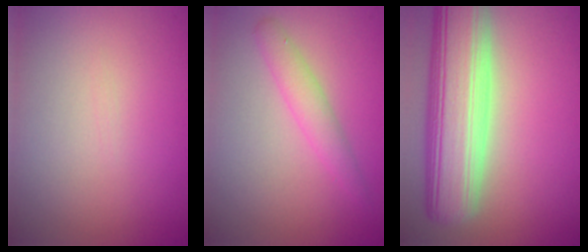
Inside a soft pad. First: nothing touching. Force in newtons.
{"total": 2.1, "press": 2.1, "slide": 0.2}
{"total": 11.1, "press": 11.0, "slide": 1.1}